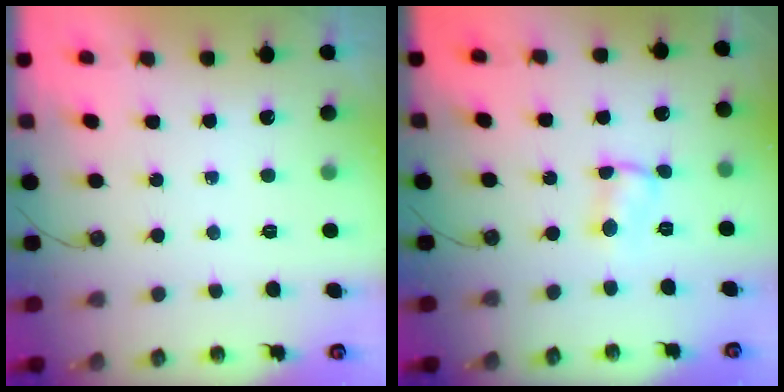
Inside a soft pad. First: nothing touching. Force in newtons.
{"total": 1.4, "press": 1.4, "slide": 0.1}